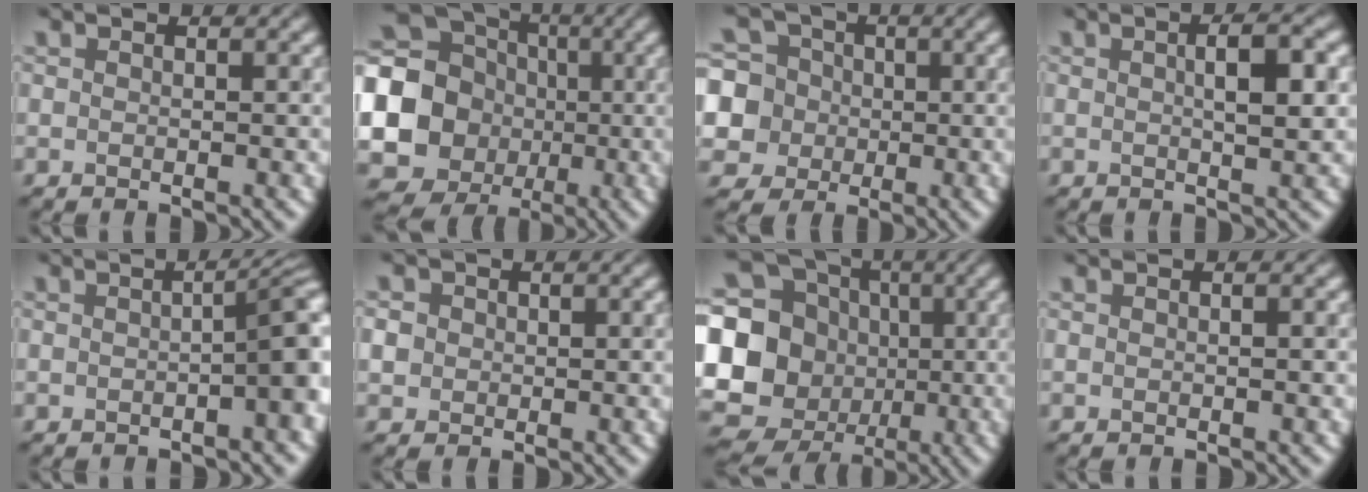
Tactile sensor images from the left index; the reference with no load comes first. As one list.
[{"total": 18.9, "force": [-1.1, 17.7, 6.3], "torque": [-0.170, 0.004, -0.057]}, {"total": 8.2, "force": [0.4, 7.7, 2.7], "torque": [-0.087, 0.031, -0.015]}, {"total": 3.9, "force": [0.6, 0.8, 3.7], "torque": [-0.058, 0.006, 0.007]}, {"total": 4.5, "force": [-0.8, 1.1, 4.2], "torque": [-0.046, 0.014, -0.010]}, {"total": 2.5, "force": [0.2, 2.3, 0.9], "torque": [-0.013, 0.017, -0.001]}, {"total": 21.8, "force": [-2.4, 20.6, 6.8], "torque": [-0.177, 0.002, -0.094]}, {"total": 0.6, "force": [0.0, 0.2, 0.6], "torque": [-0.008, 0.000, -0.005]}]